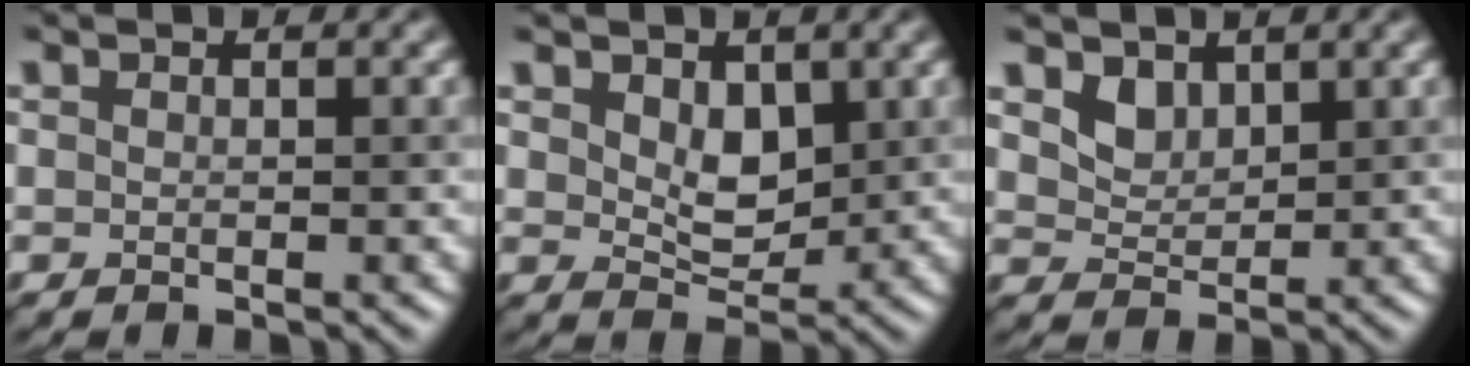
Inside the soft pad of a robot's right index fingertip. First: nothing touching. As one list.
[{"total": 3.3, "force": [1.1, 2.1, 2.2], "torque": [-0.043, -0.007, 0.022]}, {"total": 2.4, "force": [1.6, 1.5, 0.9], "torque": [-0.027, -0.013, 0.036]}]